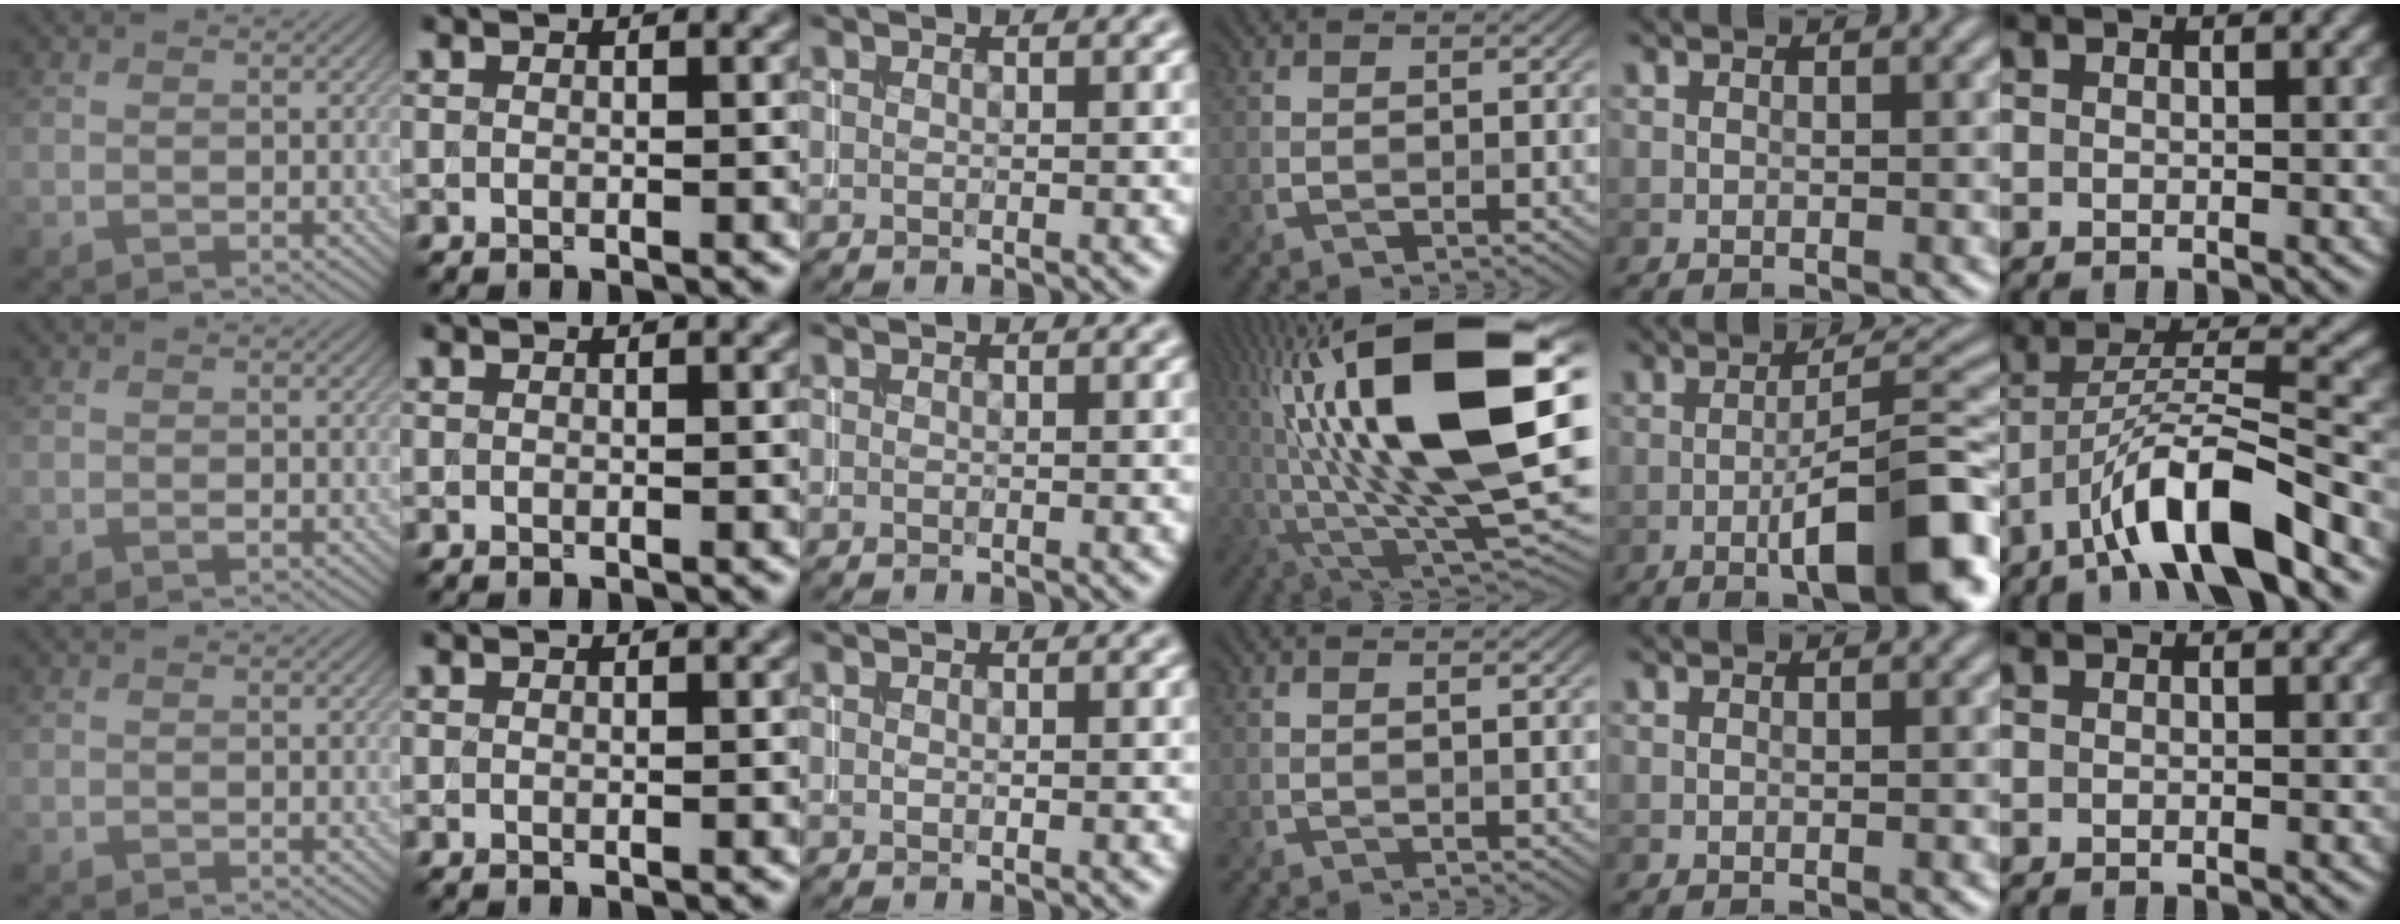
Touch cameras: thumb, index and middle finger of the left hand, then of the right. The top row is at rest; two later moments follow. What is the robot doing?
{"motion": "insert", "object": "backpack"}